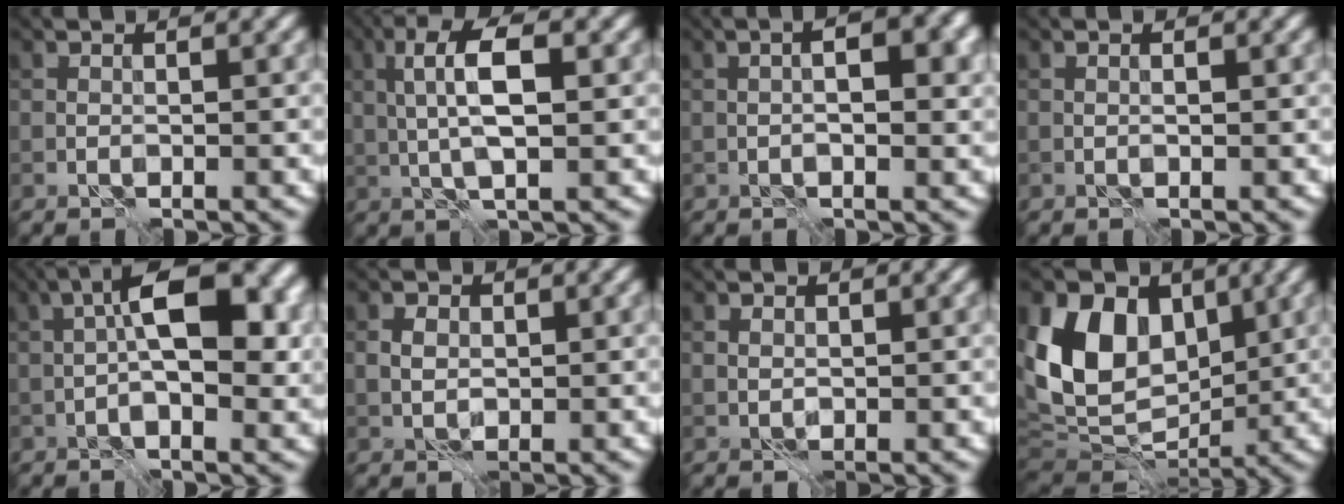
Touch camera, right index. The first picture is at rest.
{"total": 5.7, "force": [0.8, 1.7, 5.3], "torque": [-0.104, 0.007, 0.012]}
{"total": 4.7, "force": [0.6, 2.0, 4.2], "torque": [-0.051, 0.010, 0.003]}
{"total": 0.5, "force": [0.1, 0.1, 0.5], "torque": [-0.009, 0.001, 0.002]}
{"total": 8.3, "force": [0.7, 3.1, 7.7], "torque": [-0.115, 0.022, -0.001]}
{"total": 2.0, "force": [0.1, 1.5, 1.2], "torque": [-0.021, 0.004, 0.001]}
{"total": 0.9, "force": [0.2, 0.8, 0.5], "torque": [-0.010, 0.004, 0.003]}
{"total": 12.0, "force": [2.7, 8.6, 7.9], "torque": [-0.153, 0.011, 0.040]}